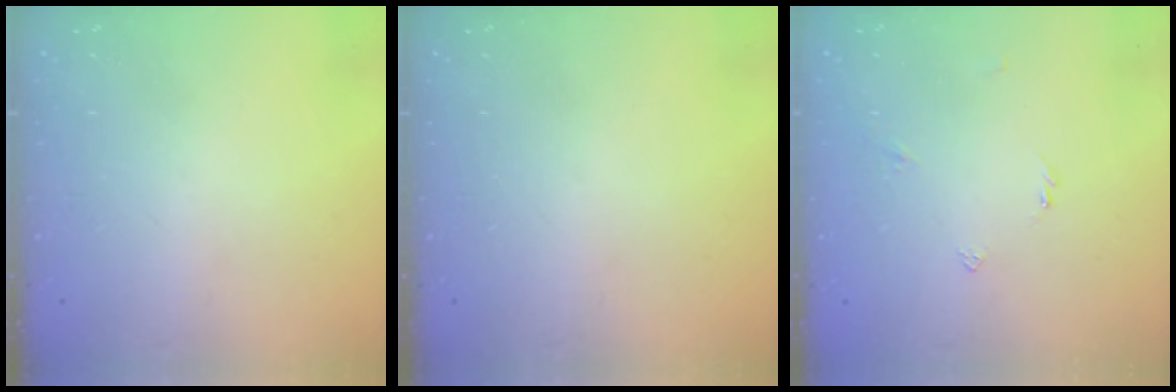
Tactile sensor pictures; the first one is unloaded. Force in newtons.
{"total": 0.0}
{"total": 2.5, "press": 2.4, "slide": 0.5}